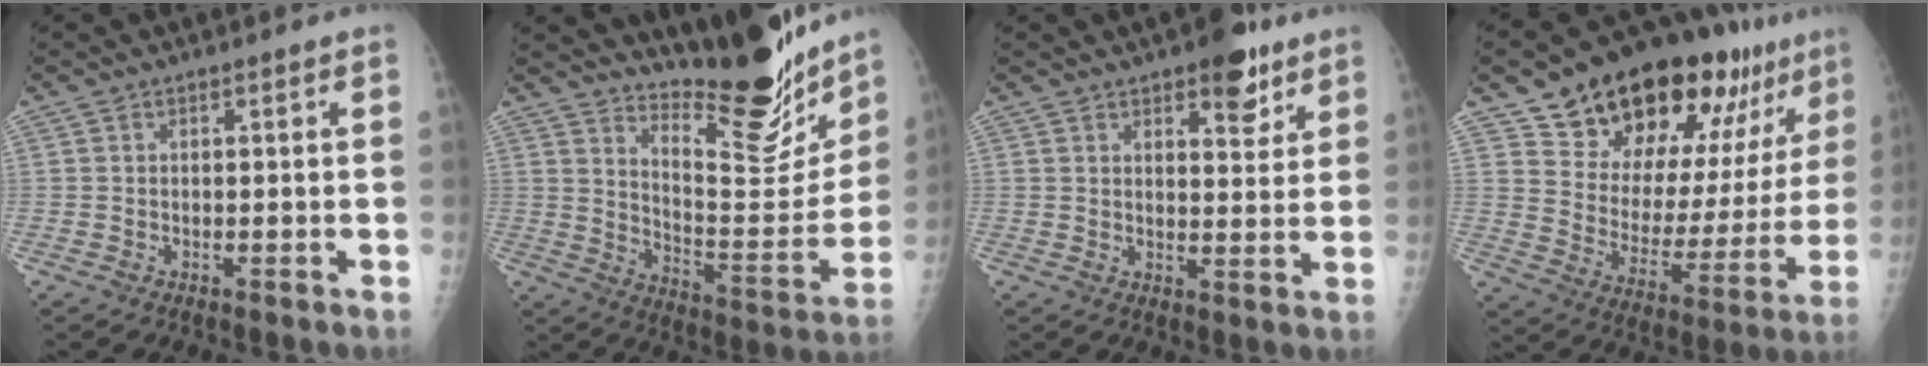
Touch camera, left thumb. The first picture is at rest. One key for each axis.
{"total": 20.5, "fx": 17.0, "fy": 4.9, "fz": 10.4, "tx": -0.113, "ty": -0.138, "tz": 0.255}
{"total": 7.8, "fx": 4.9, "fy": 3.3, "fz": 5.1, "tx": -0.042, "ty": -0.024, "tz": 0.063}
{"total": 25.4, "fx": 17.5, "fy": 11.4, "fz": 14.5, "tx": -0.183, "ty": -0.069, "tz": 0.264}